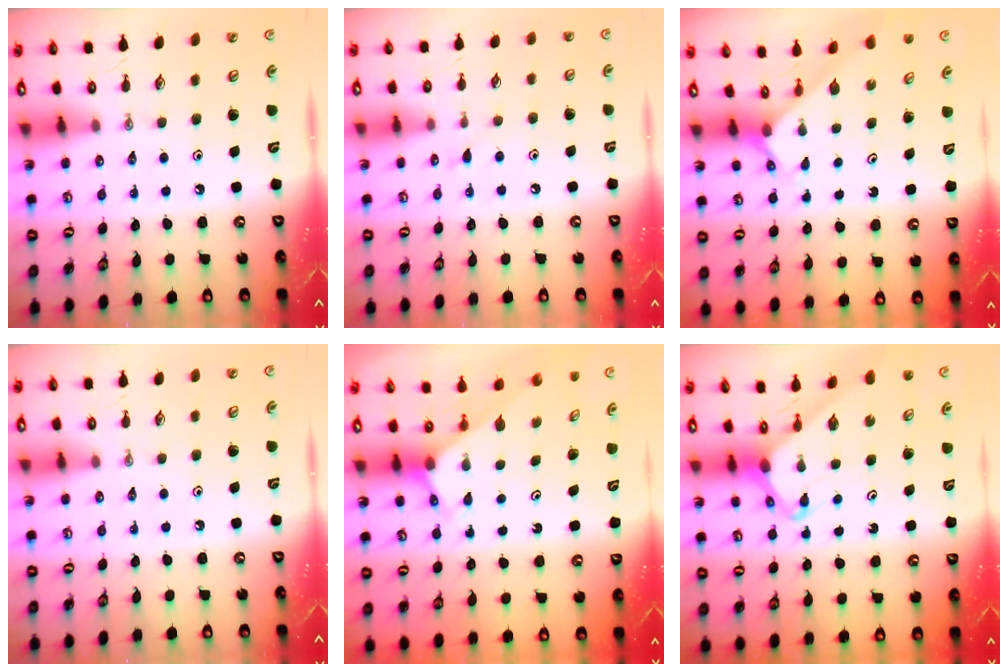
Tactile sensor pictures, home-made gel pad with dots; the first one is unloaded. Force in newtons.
{"total": 4.4, "press": 4.4, "slide": 0.4}
{"total": 2.0, "press": 2.0, "slide": 0.2}
{"total": 0.0}
{"total": 2.7, "press": 2.7, "slide": 0.2}
{"total": 4.3, "press": 4.3, "slide": 0.5}